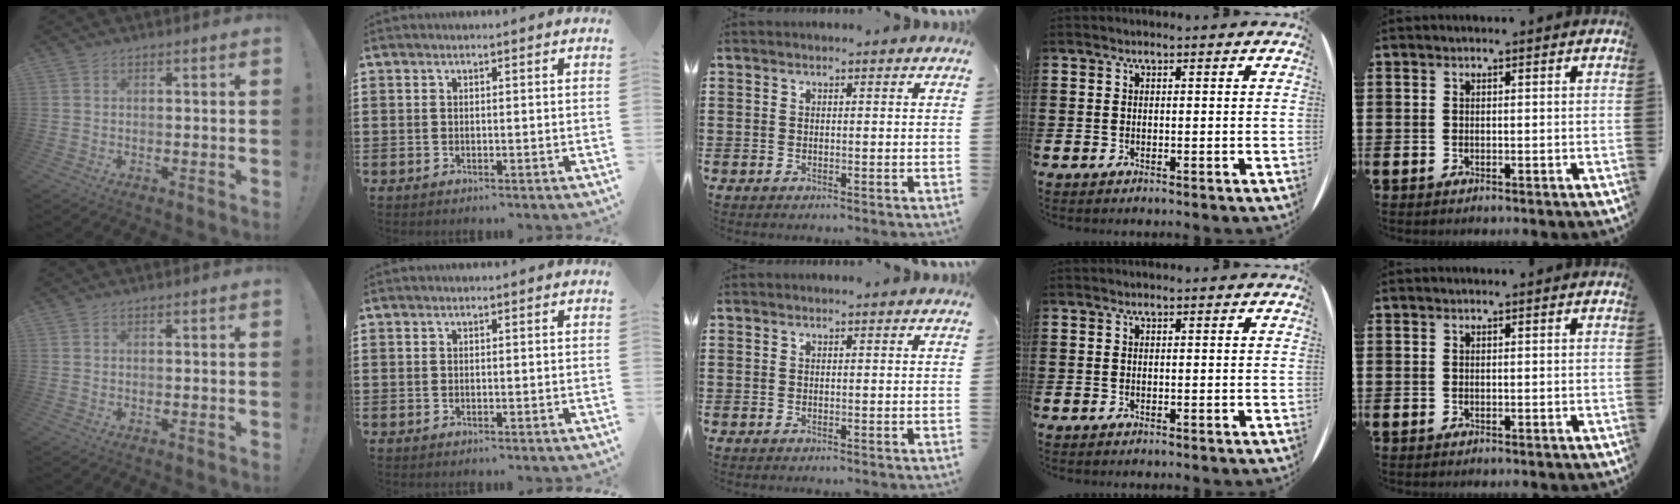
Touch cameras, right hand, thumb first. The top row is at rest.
{}